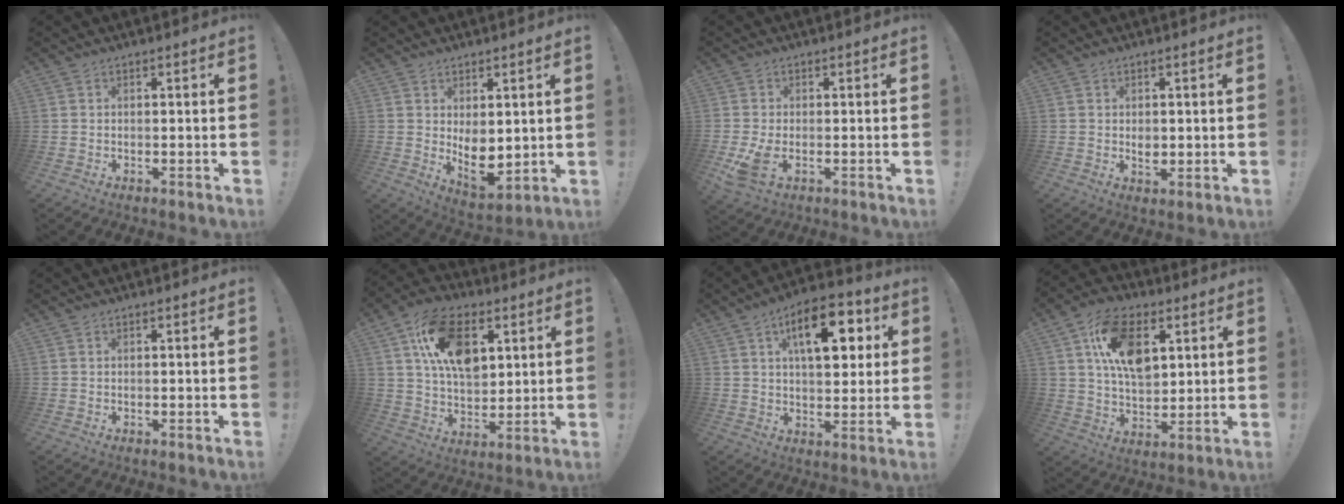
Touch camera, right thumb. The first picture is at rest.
{"total": 7.7, "force": [1.7, 4.8, 5.8], "torque": [-0.084, -0.034, 0.044]}
{"total": 5.9, "force": [-1.5, 3.3, 4.6], "torque": [-0.090, -0.005, -0.024]}
{"total": 2.4, "force": [-0.2, 1.9, 1.4], "torque": [-0.010, -0.003, -0.006]}
{"total": 0.0}
{"total": 18.1, "force": [6.7, 11.4, 12.3], "torque": [-0.193, -0.009, 0.120]}
{"total": 16.3, "force": [5.8, 7.6, 13.2], "torque": [-0.195, -0.001, 0.092]}
{"total": 16.8, "force": [5.8, 10.3, 11.9], "torque": [-0.174, -0.001, 0.106]}